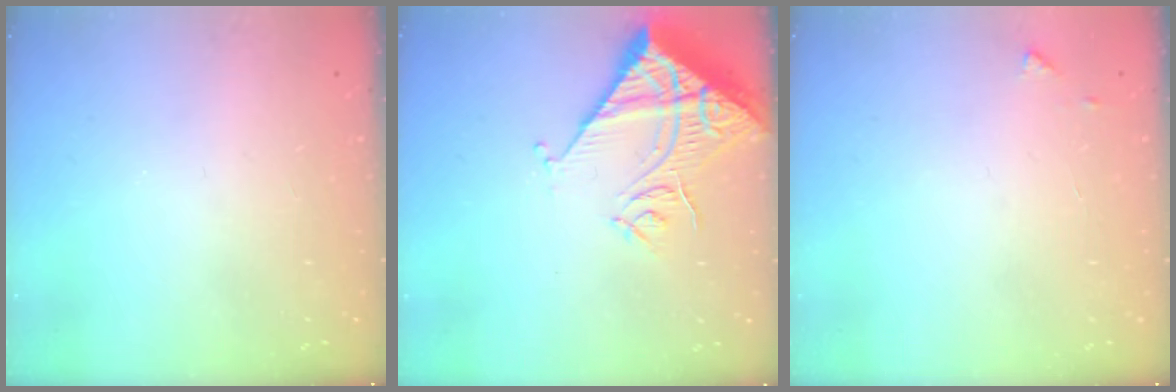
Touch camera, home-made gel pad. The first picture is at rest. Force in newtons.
{"total": 13.2, "press": 13.1, "slide": 1.7}
{"total": 4.5, "press": 4.4, "slide": 0.5}